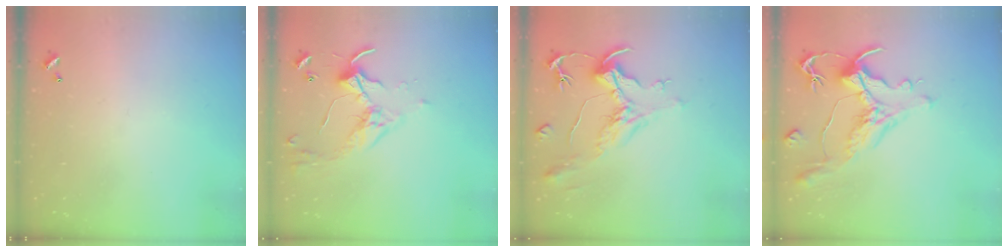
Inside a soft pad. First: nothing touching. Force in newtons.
{"total": 3.5, "press": 3.4, "slide": 0.8}
{"total": 2.3, "press": 1.8, "slide": 1.3}
{"total": 1.7, "press": 0.9, "slide": 1.4}